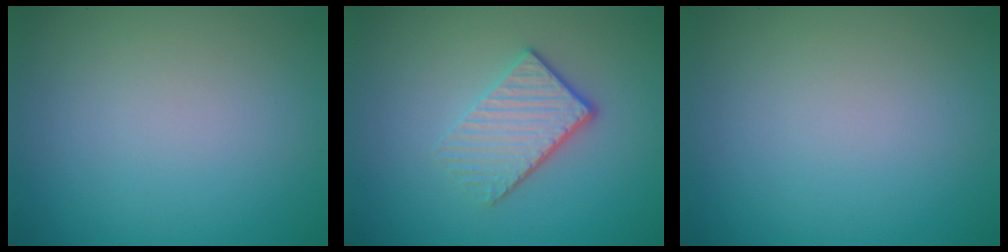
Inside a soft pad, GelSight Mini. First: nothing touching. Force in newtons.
{"total": 3.8, "press": 2.8, "slide": 2.5}
{"total": 0.0}